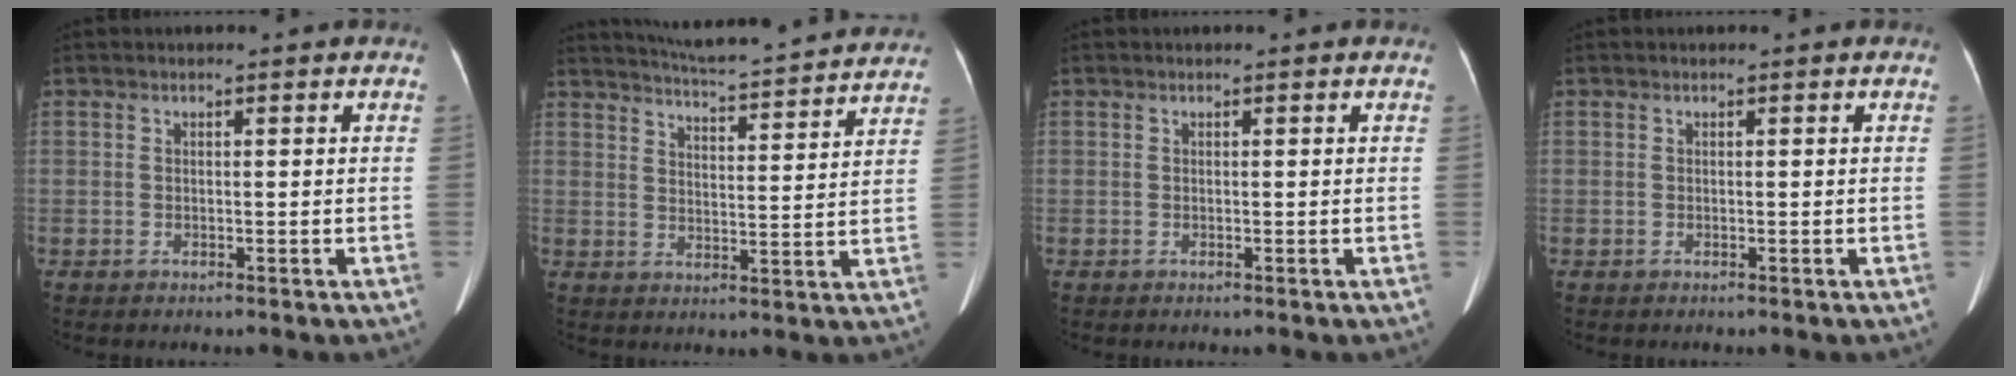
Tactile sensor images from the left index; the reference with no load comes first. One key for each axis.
{"total": 18.5, "fx": 17.4, "fy": 1.4, "fz": 6.1, "tx": -0.097, "ty": -0.006, "tz": 0.224}
{"total": 0.0}
{"total": 0.0}